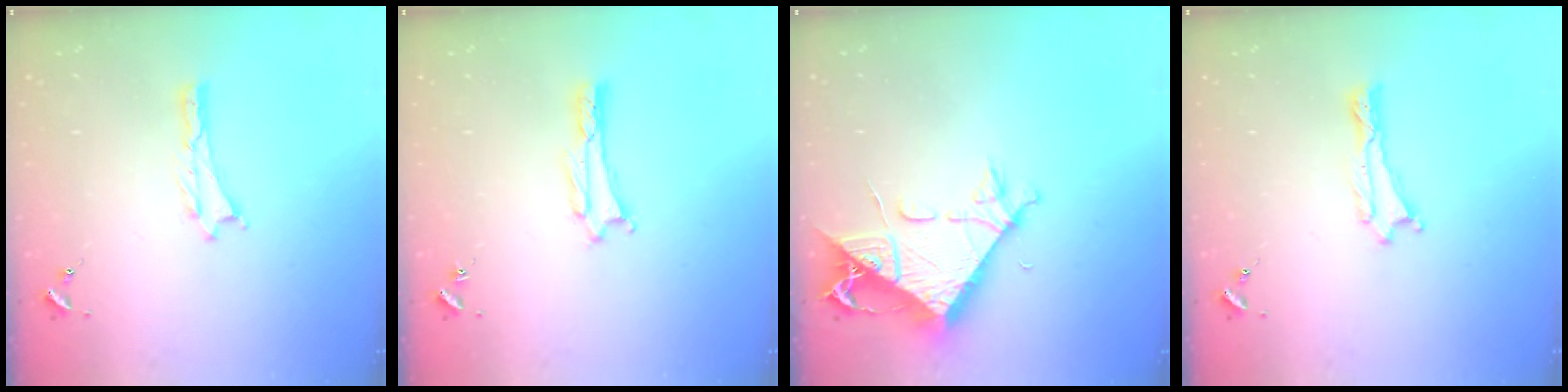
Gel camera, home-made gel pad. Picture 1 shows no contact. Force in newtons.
{"total": 1.8, "press": 1.8, "slide": 0.2}
{"total": 9.8, "press": 9.7, "slide": 0.9}
{"total": 0.0}